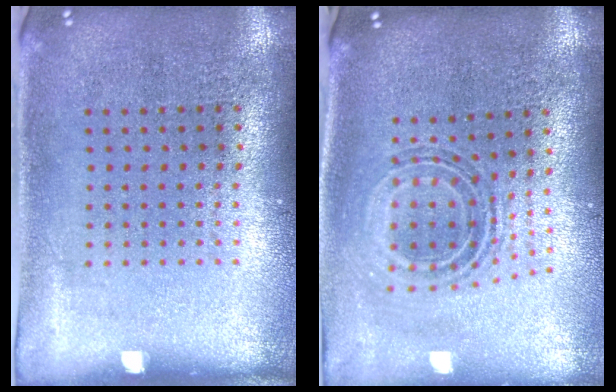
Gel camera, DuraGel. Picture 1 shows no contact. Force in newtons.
{"total": 0.9, "press": 0.8, "slide": 0.3}